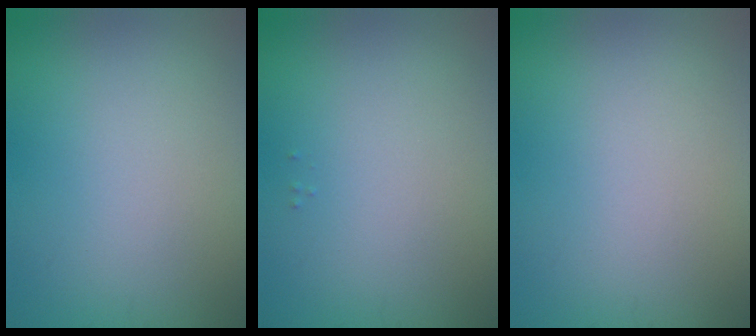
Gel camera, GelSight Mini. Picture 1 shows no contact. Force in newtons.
{"total": 0.0}
{"total": 0.0}